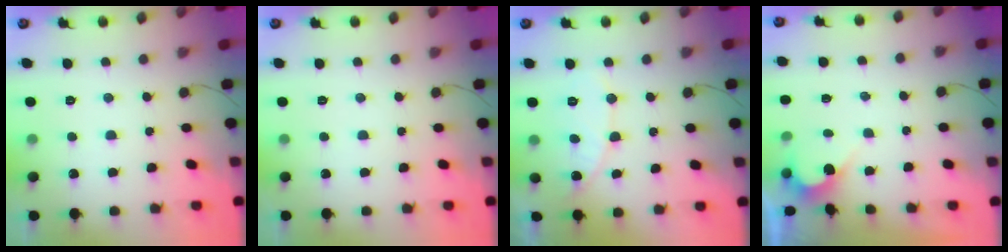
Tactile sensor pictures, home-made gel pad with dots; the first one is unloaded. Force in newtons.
{"total": 0.0}
{"total": 8.1, "press": 8.1, "slide": 0.5}
{"total": 2.7, "press": 2.7, "slide": 0.1}